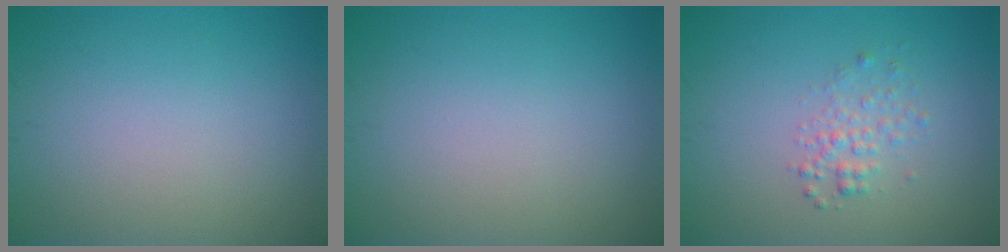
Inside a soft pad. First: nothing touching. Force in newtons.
{"total": 0.0}
{"total": 1.7, "press": 1.7, "slide": 0.1}